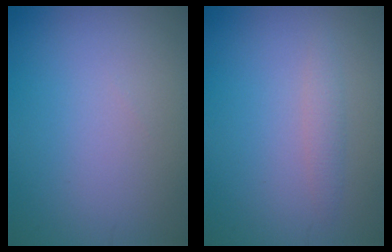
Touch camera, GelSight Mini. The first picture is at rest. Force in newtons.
{"total": 1.2, "press": 1.2, "slide": 0.1}